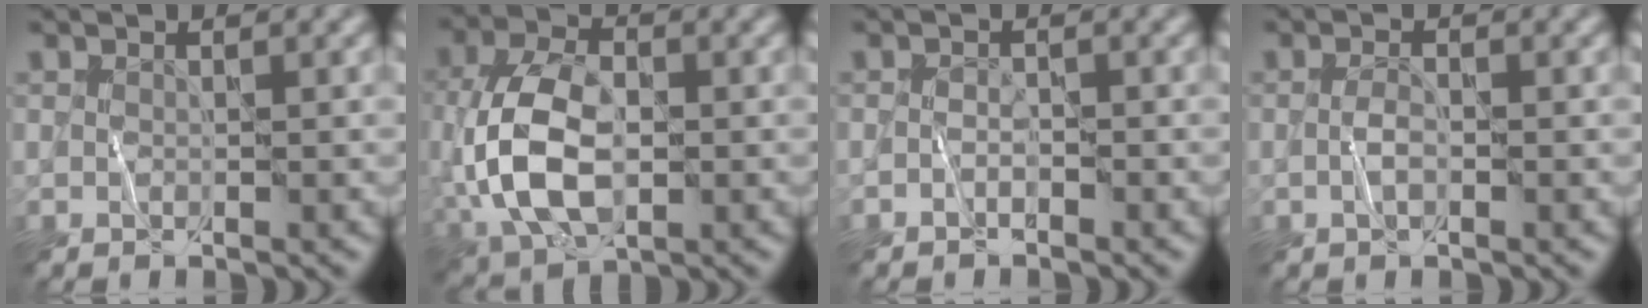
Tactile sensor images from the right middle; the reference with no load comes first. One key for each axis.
{"total": 8.7, "fx": -0.9, "fy": 5.3, "fz": 6.9, "tx": -0.160, "ty": -0.002, "tz": -0.023}
{"total": 0.7, "fx": -0.7, "fy": 0.2, "fz": 0.2, "tx": -0.001, "ty": 0.005, "tz": -0.015}
{"total": 1.1, "fx": -0.3, "fy": 0.3, "fz": 0.9, "tx": -0.019, "ty": 0.003, "tz": -0.010}